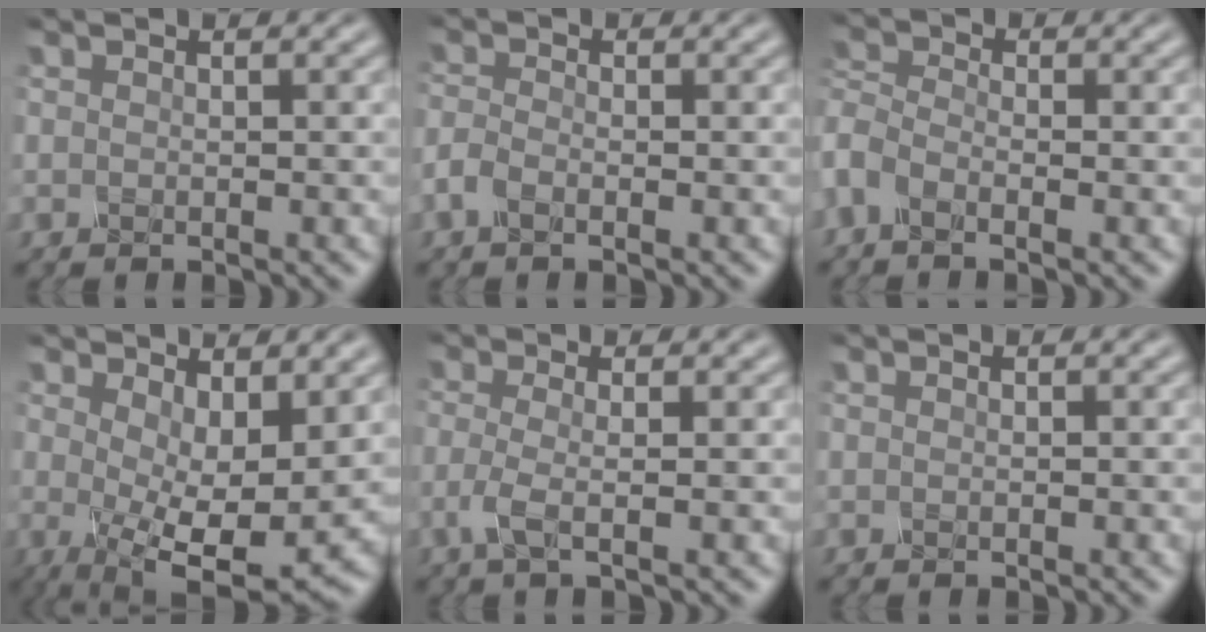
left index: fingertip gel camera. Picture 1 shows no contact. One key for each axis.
{"total": 1.2, "fx": -1.1, "fy": 0.1, "fz": 0.2, "tx": -0.028, "ty": 0.001, "tz": -0.014}
{"total": 1.8, "fx": -1.5, "fy": 0.6, "fz": 0.8, "tx": -0.043, "ty": -0.003, "tz": -0.026}
{"total": 8.2, "fx": -0.1, "fy": 2.8, "fz": 7.8, "tx": -0.138, "ty": -0.015, "tz": 0.020}
{"total": 1.7, "fx": -0.9, "fy": 0.0, "fz": 1.4, "tx": -0.048, "ty": -0.003, "tz": -0.008}
{"total": 0.0}